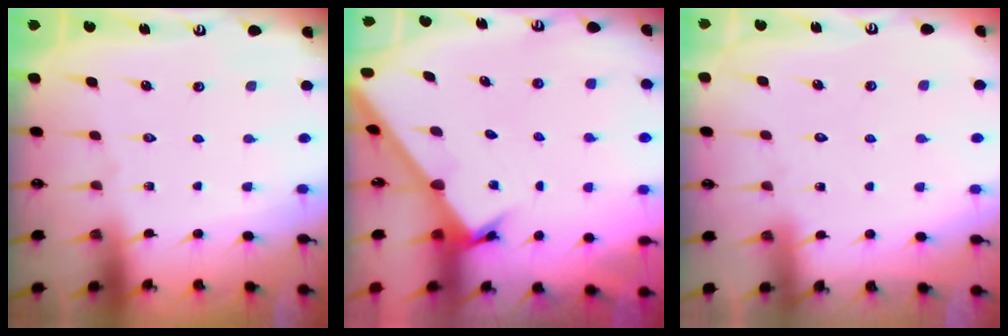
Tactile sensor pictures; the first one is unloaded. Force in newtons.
{"total": 2.0, "press": 2.0, "slide": 0.2}
{"total": 4.3, "press": 4.3, "slide": 0.4}